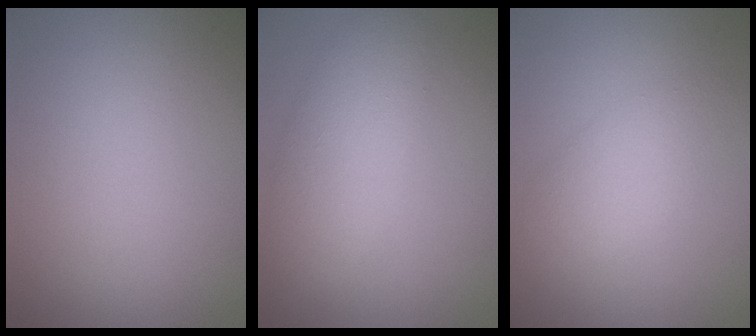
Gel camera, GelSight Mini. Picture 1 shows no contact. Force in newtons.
{"total": 4.5, "press": 4.5, "slide": 0.1}
{"total": 3.1, "press": 3.1, "slide": 0.0}